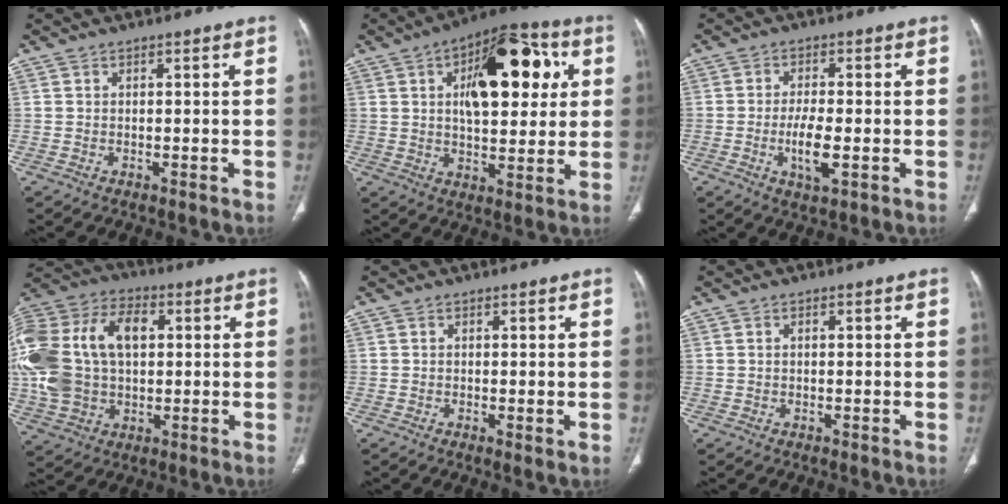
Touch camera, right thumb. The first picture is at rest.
{"total": 19.6, "force": [5.2, 9.6, 16.3], "torque": [-0.194, 0.010, 0.074]}
{"total": 6.3, "force": [-1.5, 2.1, 5.7], "torque": [-0.110, -0.005, -0.026]}
{"total": 23.9, "force": [3.2, 15.6, 17.9], "torque": [-0.396, 0.025, 0.061]}
{"total": 0.9, "force": [0.0, 0.2, 0.9], "torque": [-0.019, -0.005, 0.000]}
{"total": 0.6, "force": [0.1, 0.3, 0.5], "torque": [-0.013, 0.004, 0.004]}